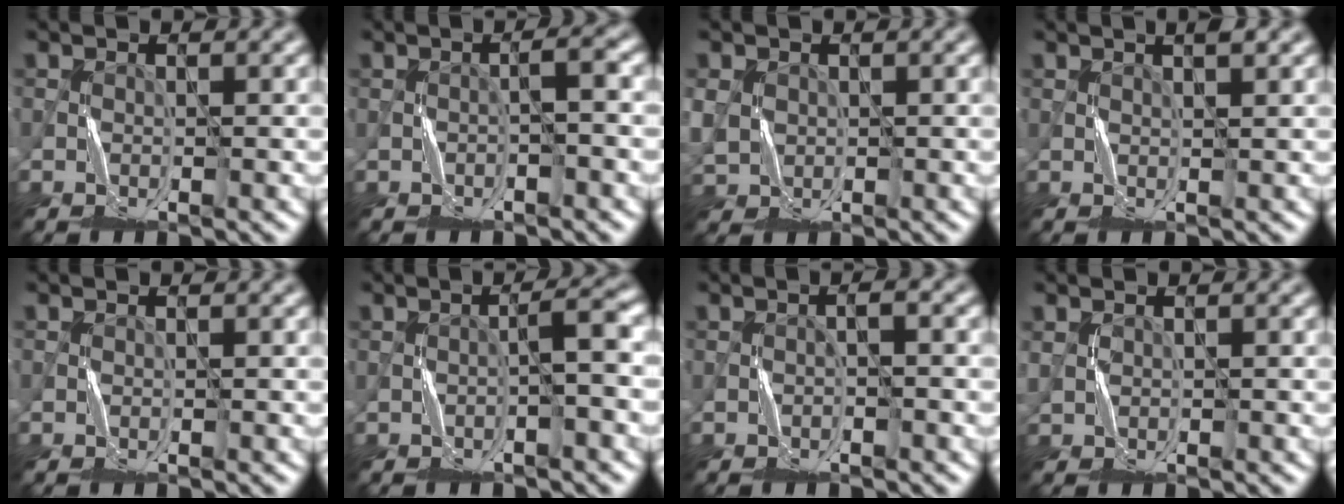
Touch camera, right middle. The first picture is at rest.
{"total": 1.8, "force": [-0.3, 0.2, 1.8], "torque": [-0.026, 0.007, -0.005]}
{"total": 2.3, "force": [0.4, 2.1, 0.9], "torque": [-0.034, -0.002, 0.012]}
{"total": 1.8, "force": [1.2, 0.3, 1.3], "torque": [-0.016, 0.002, 0.018]}
{"total": 0.0}
{"total": 2.4, "force": [-0.3, 0.1, 2.4], "torque": [-0.038, 0.012, -0.007]}
{"total": 1.6, "force": [0.1, 0.6, 1.5], "torque": [-0.015, 0.001, -0.002]}
{"total": 0.8, "force": [0.5, 0.6, 0.3], "torque": [-0.010, 0.000, 0.014]}